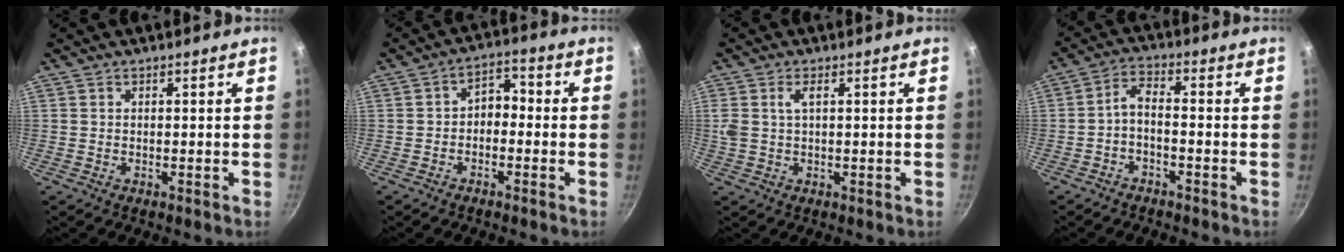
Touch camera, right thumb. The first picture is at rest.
{"total": 4.6, "force": [-1.1, 3.3, 3.1], "torque": [-0.025, 0.027, -0.028]}
{"total": 3.1, "force": [0.9, 1.3, 2.7], "torque": [-0.047, 0.005, 0.020]}
{"total": 4.0, "force": [-2.2, 1.5, 3.0], "torque": [-0.068, 0.034, -0.045]}